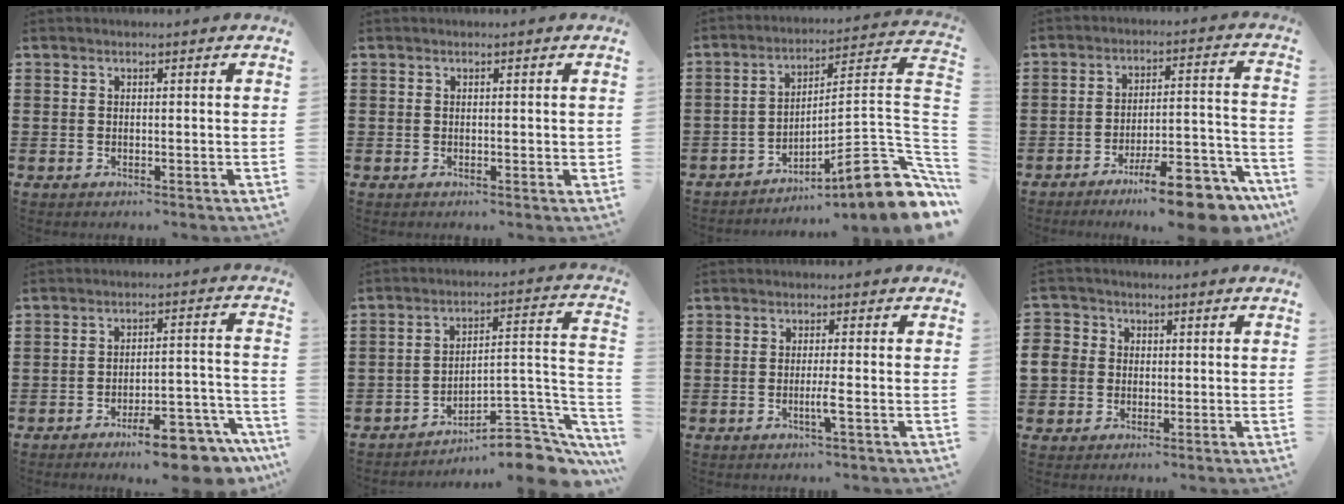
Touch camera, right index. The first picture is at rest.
{"total": 0.5, "force": [0.0, 0.3, 0.4], "torque": [-0.008, 0.003, -0.001]}
{"total": 10.3, "force": [-5.9, 1.1, 8.4], "torque": [-0.114, -0.016, -0.114]}
{"total": 11.6, "force": [-9.3, 1.6, 6.8], "torque": [-0.089, 0.035, -0.166]}
{"total": 9.4, "force": [-7.7, 1.9, 5.0], "torque": [-0.064, 0.027, -0.135]}
{"total": 7.7, "force": [-6.7, 2.2, 3.2], "torque": [-0.031, 0.003, -0.128]}
{"total": 2.6, "force": [-0.8, -0.3, 2.4], "torque": [-0.048, -0.010, -0.019]}
{"total": 4.7, "force": [0.0, 4.5, 1.4], "torque": [-0.057, 0.011, -0.005]}